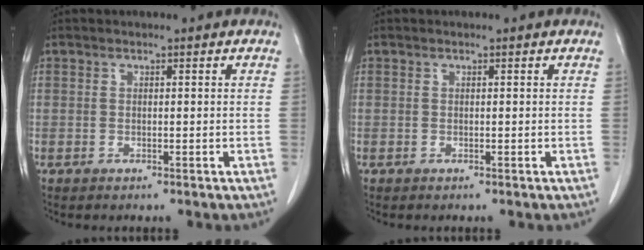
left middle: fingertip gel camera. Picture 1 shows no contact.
{"total": 0.0}